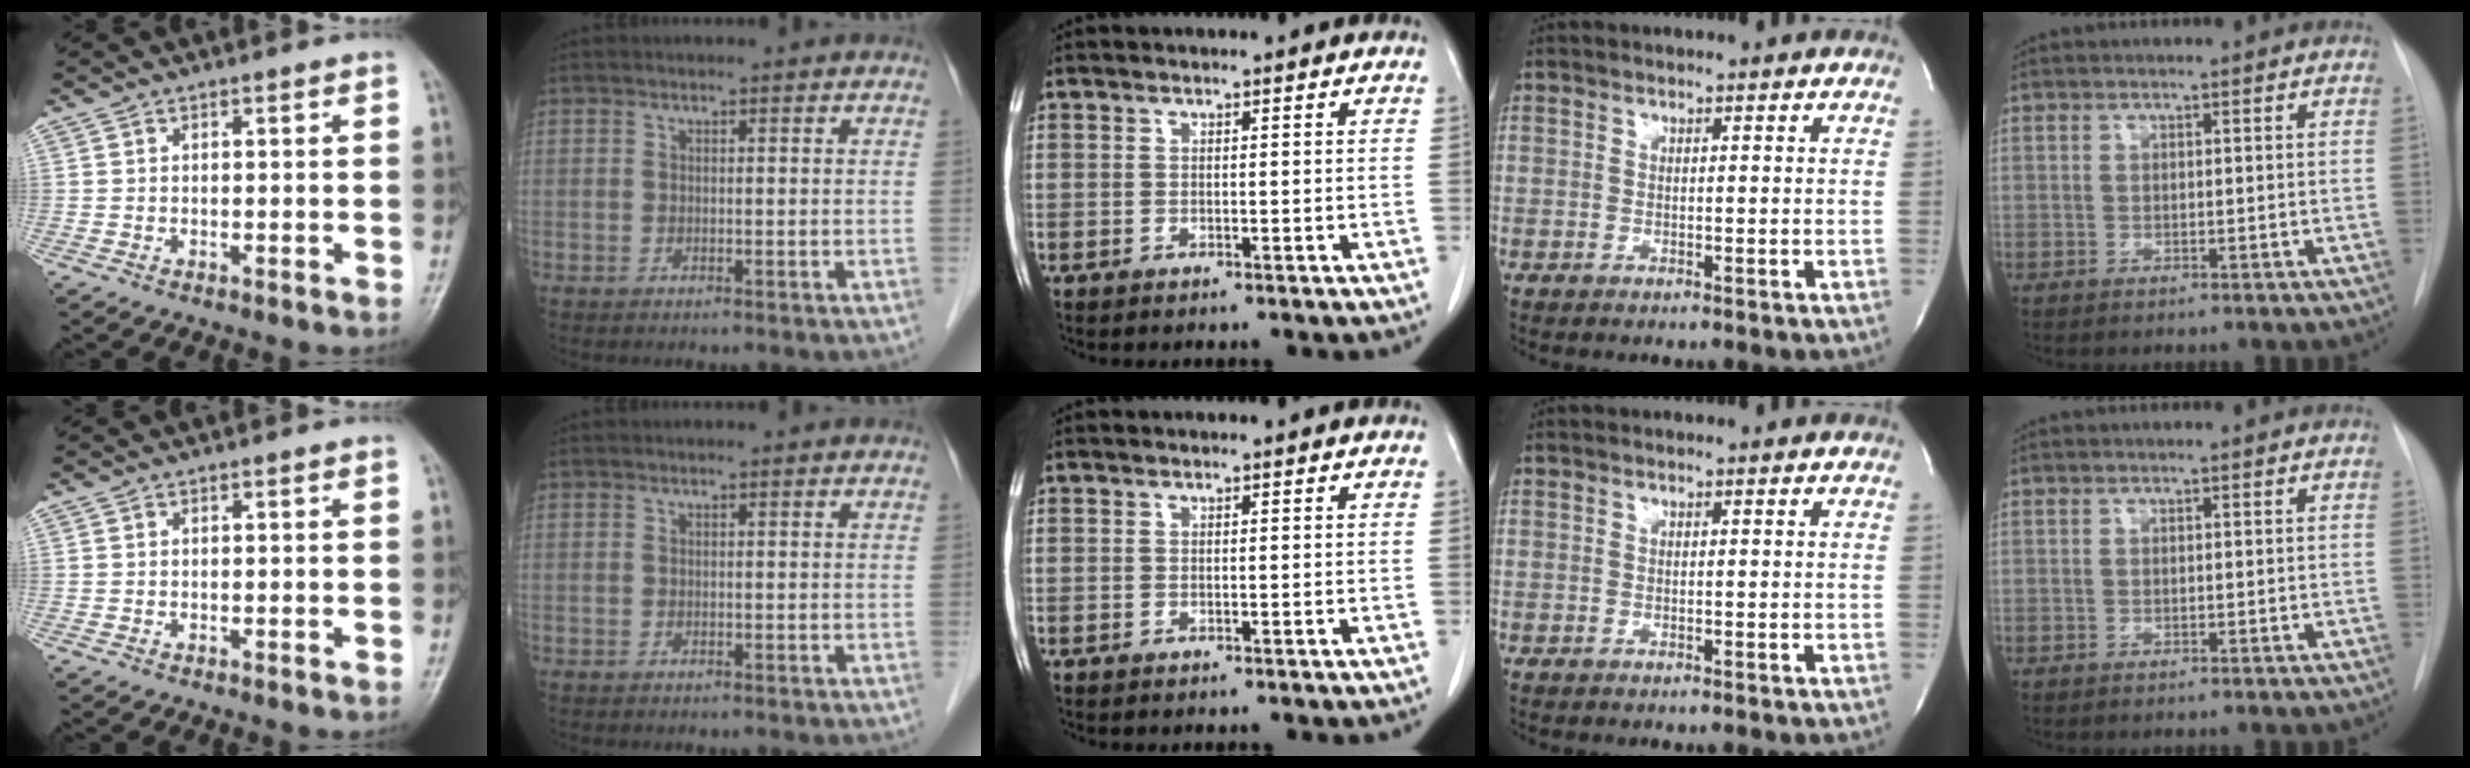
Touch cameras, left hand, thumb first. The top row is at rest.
{}